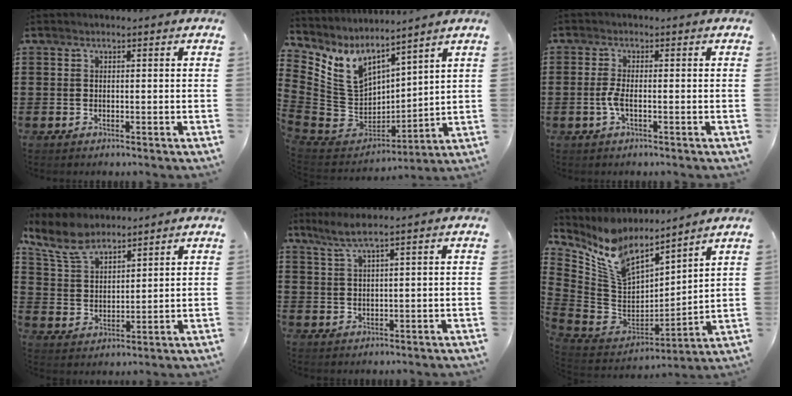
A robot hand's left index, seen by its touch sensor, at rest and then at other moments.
{"total": 8.4, "force": [4.6, 5.4, 4.6], "torque": [-0.137, -0.044, 0.086]}
{"total": 2.6, "force": [-0.8, 0.6, 2.4], "torque": [-0.059, -0.004, -0.019]}
{"total": 7.6, "force": [6.2, 2.7, 3.3], "torque": [-0.091, -0.011, 0.118]}
{"total": 3.3, "force": [2.2, -0.3, 2.4], "torque": [-0.052, 0.000, 0.040]}
{"total": 10.2, "force": [7.7, 3.8, 5.5], "torque": [-0.150, -0.058, 0.136]}